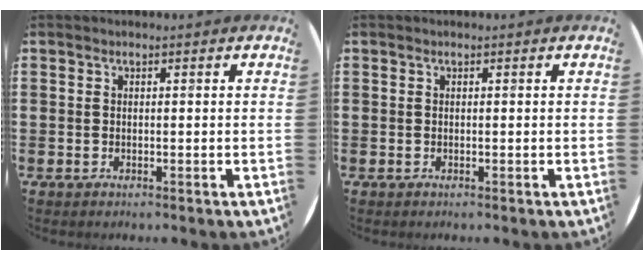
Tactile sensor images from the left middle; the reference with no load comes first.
{"total": 0.0}